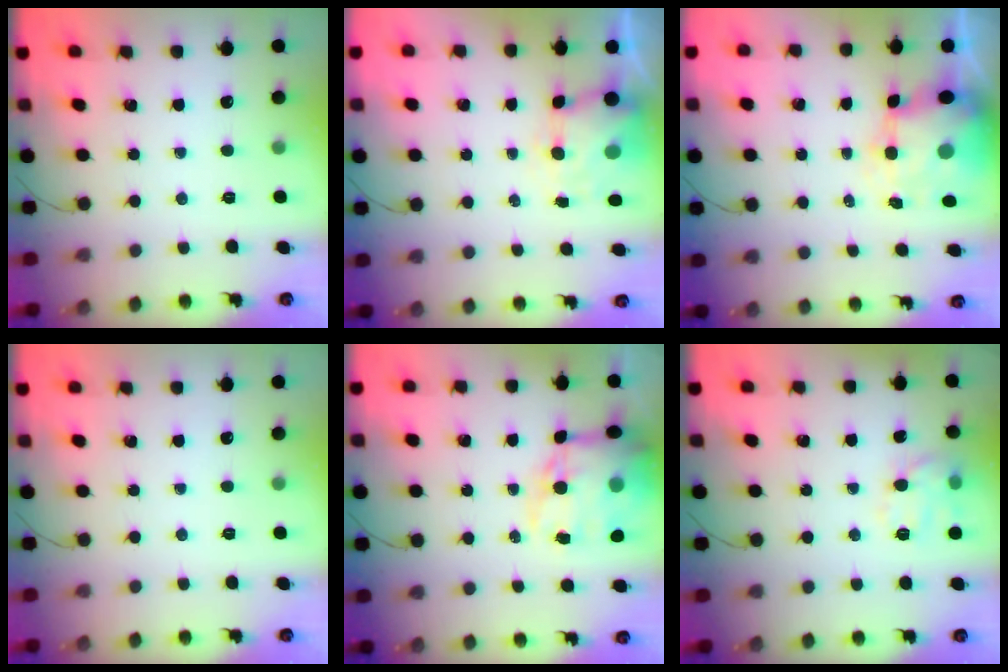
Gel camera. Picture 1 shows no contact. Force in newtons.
{"total": 5.7, "press": 5.6, "slide": 0.9}
{"total": 8.6, "press": 8.3, "slide": 1.9}
{"total": 0.0}
{"total": 18.3, "press": 17.8, "slide": 4.2}
{"total": 10.8, "press": 10.8, "slide": 0.4}